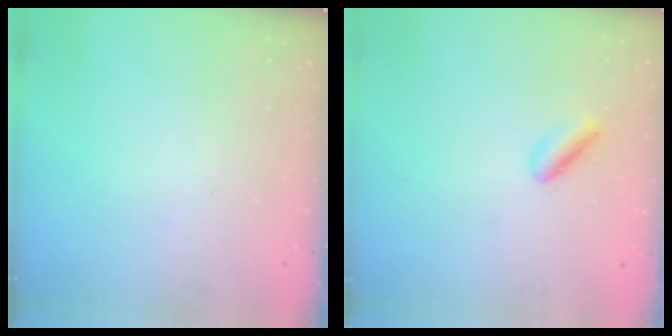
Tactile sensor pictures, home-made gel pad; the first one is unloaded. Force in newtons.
{"total": 2.0, "press": 2.0, "slide": 0.3}